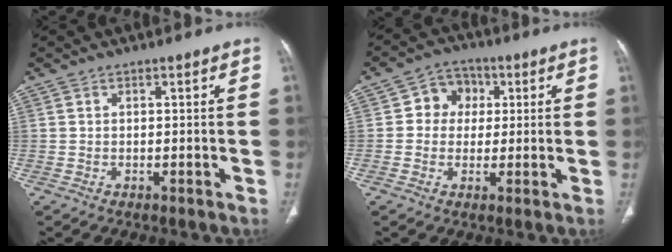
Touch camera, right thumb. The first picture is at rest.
{"total": 6.7, "force": [1.2, 6.0, 2.9], "torque": [-0.008, 0.009, 0.010]}